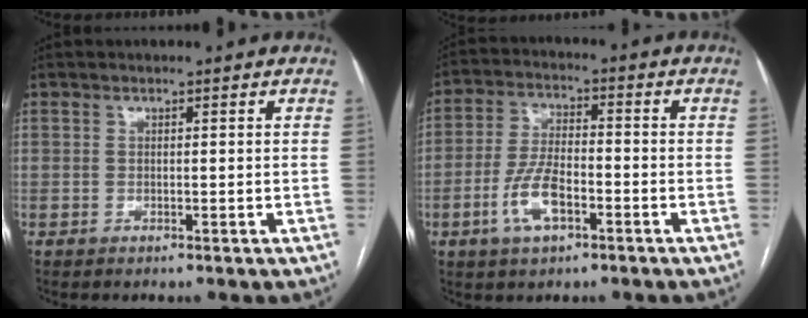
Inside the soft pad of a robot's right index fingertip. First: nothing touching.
{"total": 8.0, "force": [-3.4, 3.2, 6.5], "torque": [-0.140, 0.005, -0.064]}